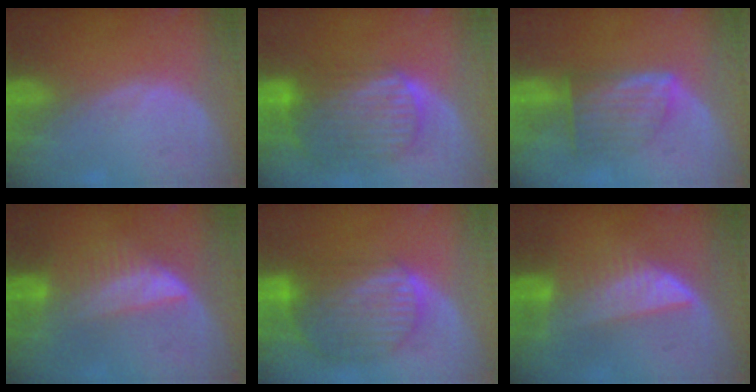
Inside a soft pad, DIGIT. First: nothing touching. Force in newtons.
{"total": 10.3, "press": 8.7, "slide": 5.6}
{"total": 7.2, "press": 6.5, "slide": 3.1}
{"total": 6.5, "press": 6.1, "slide": 2.2}
{"total": 10.4, "press": 8.9, "slide": 5.4}
{"total": 6.7, "press": 6.5, "slide": 1.6}